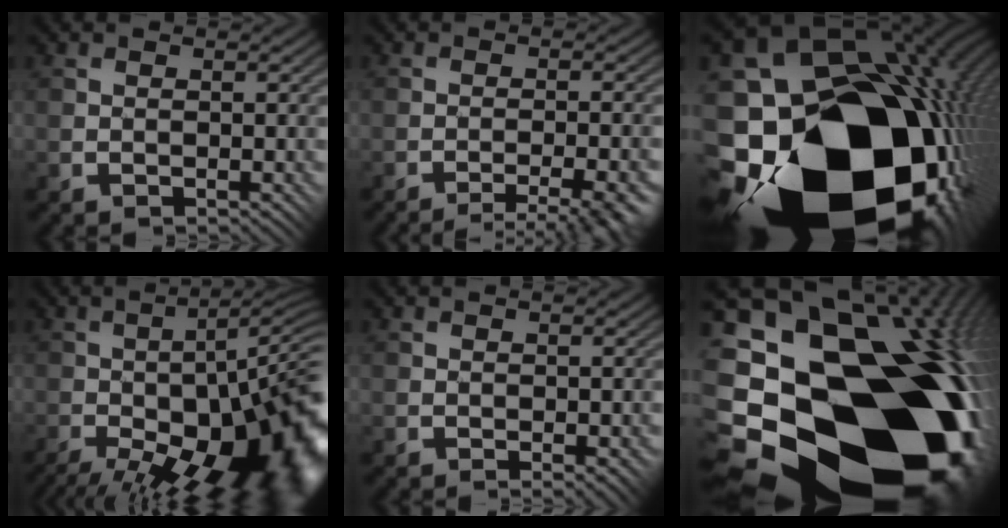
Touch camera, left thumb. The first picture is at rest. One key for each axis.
{"total": 5.4, "fx": -4.4, "fy": 0.1, "fz": 3.1, "tx": -0.040, "ty": 0.018, "tz": -0.058}
{"total": 22.0, "fx": -7.3, "fy": 15.3, "fz": 14.0, "tx": -0.272, "ty": -0.058, "tz": -0.086}
{"total": 19.7, "fx": -9.8, "fy": 7.0, "fz": 15.5, "tx": -0.200, "ty": -0.033, "tz": -0.138}
{"total": 0.8, "fx": -0.4, "fy": 0.5, "fz": 0.5, "tx": -0.005, "ty": -0.001, "tz": -0.004}
{"total": 23.6, "fx": -7.2, "fy": 17.6, "fz": 14.0, "tx": -0.162, "ty": -0.055, "tz": -0.164}